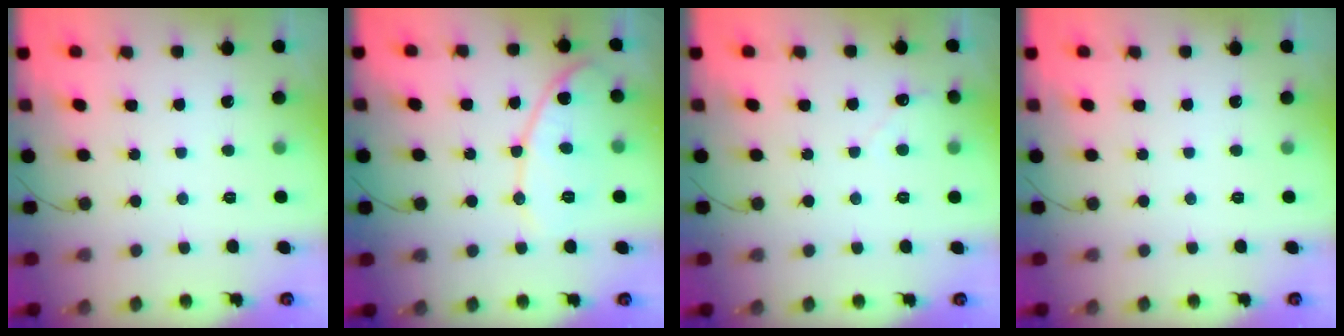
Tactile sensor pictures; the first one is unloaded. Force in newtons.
{"total": 11.0, "press": 11.0, "slide": 0.4}
{"total": 2.7, "press": 2.7, "slide": 0.3}
{"total": 0.0}